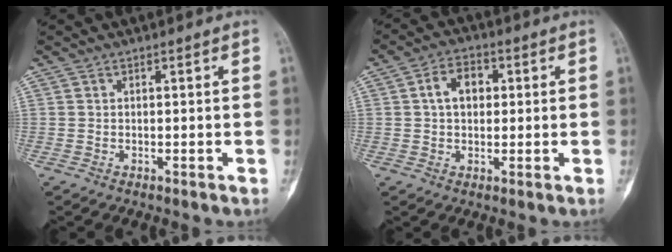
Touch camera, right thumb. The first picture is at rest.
{"total": 6.3, "force": [1.1, 4.4, 4.3], "torque": [-0.059, 0.014, 0.013]}